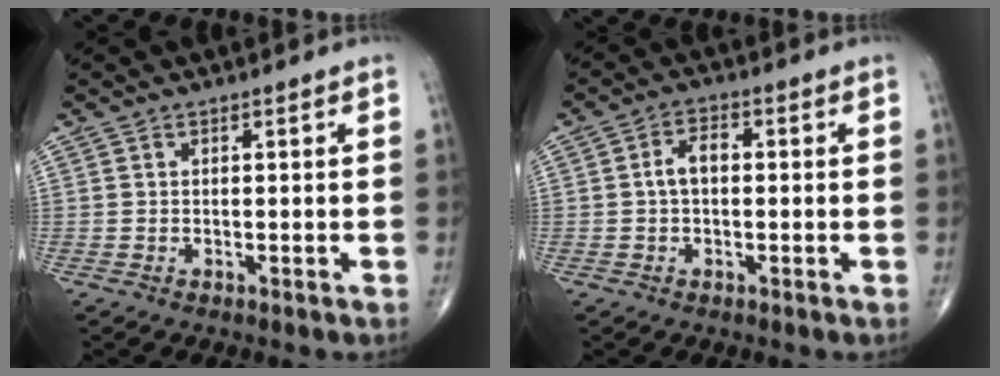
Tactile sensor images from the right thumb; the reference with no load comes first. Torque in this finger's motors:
{"motor_torque": [0.38, 0.84, 0.08, 0.14, 0.00]}